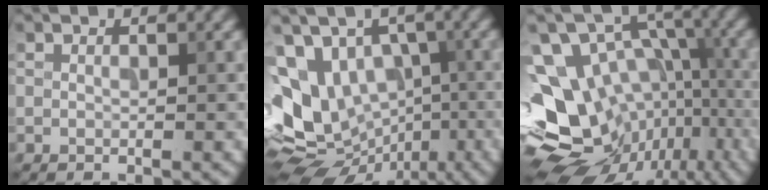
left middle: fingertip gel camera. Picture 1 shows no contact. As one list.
[{"total": 12.3, "force": [-0.9, 9.5, 7.7], "torque": [-0.133, -0.004, -0.002]}, {"total": 14.8, "force": [-4.3, 11.3, 8.6], "torque": [-0.152, 0.010, -0.021]}]